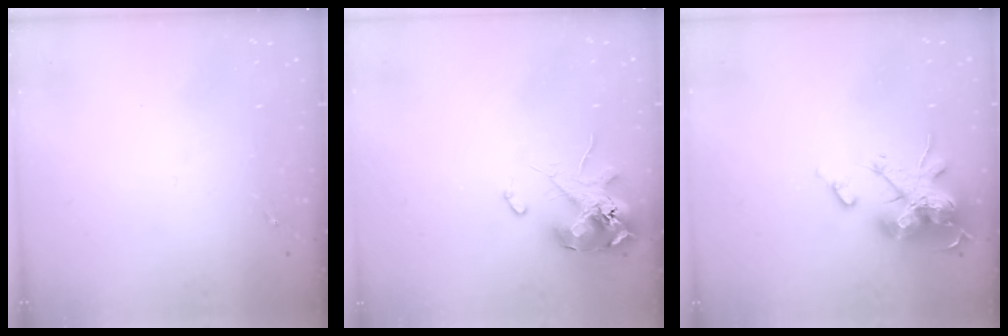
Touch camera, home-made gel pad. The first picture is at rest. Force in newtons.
{"total": 12.4, "press": 12.3, "slide": 1.8}
{"total": 19.6, "press": 19.6, "slide": 0.1}